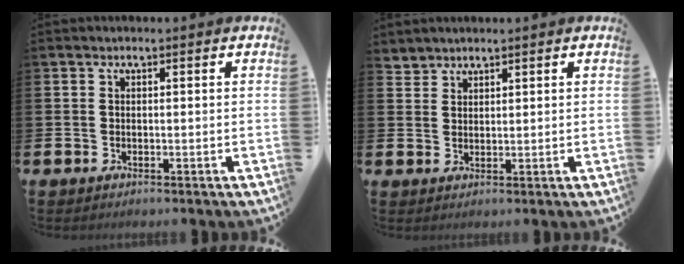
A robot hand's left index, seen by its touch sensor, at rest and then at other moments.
{"total": 2.5, "force": [2.4, 0.3, -0.6], "torque": [0.014, -0.011, 0.044]}